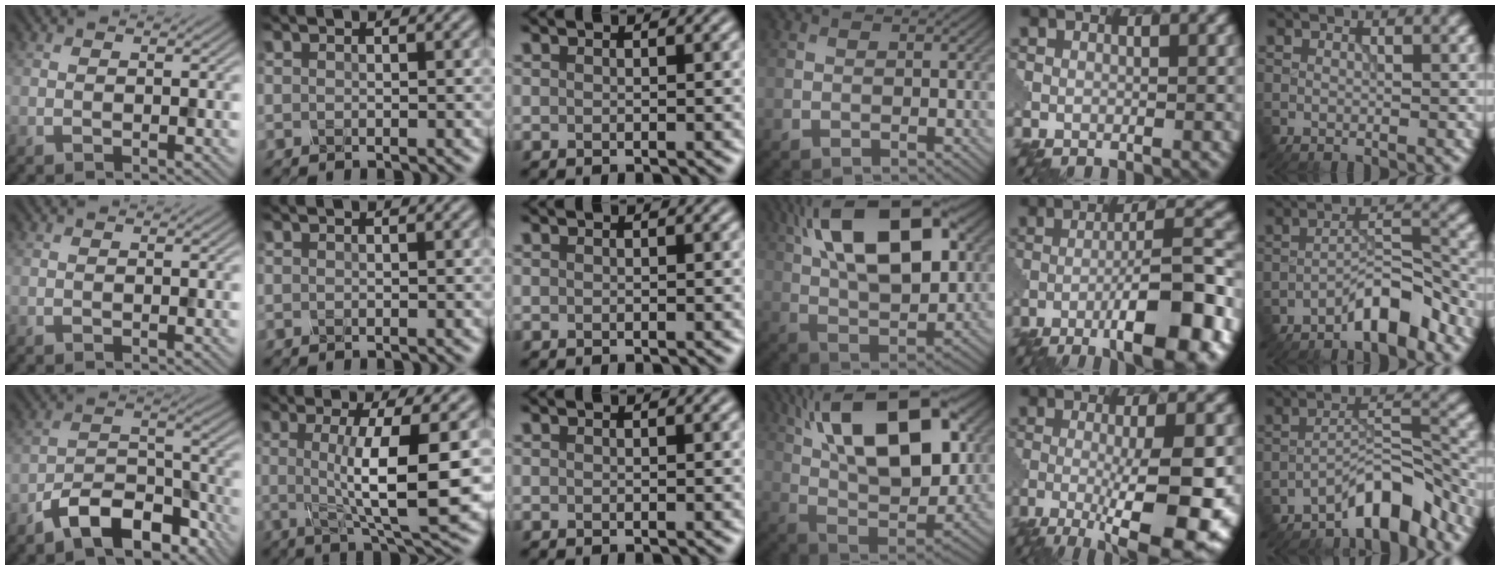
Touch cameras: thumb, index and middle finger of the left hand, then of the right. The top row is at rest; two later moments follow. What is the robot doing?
{"motion": "disassemble", "object": "glue stick"}